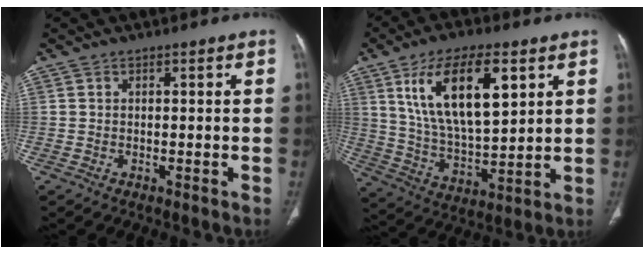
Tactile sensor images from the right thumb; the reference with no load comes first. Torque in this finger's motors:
{"motor_torque": [-1.44, 2.64, 1.85, 0.91, 0.24]}